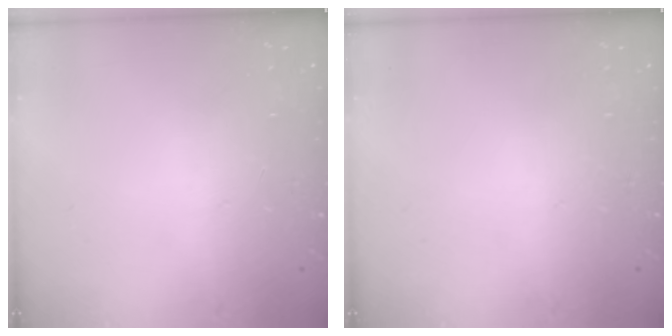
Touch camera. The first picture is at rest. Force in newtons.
{"total": 0.0}